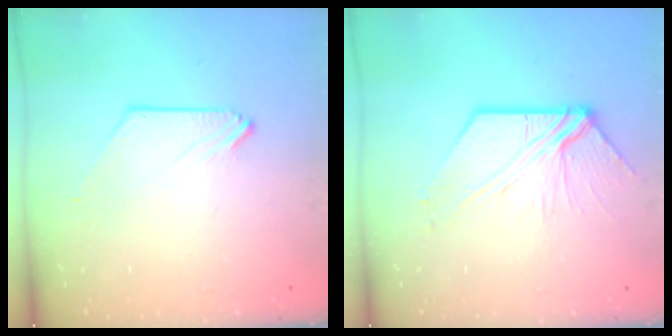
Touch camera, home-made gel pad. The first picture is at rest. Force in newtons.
{"total": 7.3, "press": 7.3, "slide": 0.3}